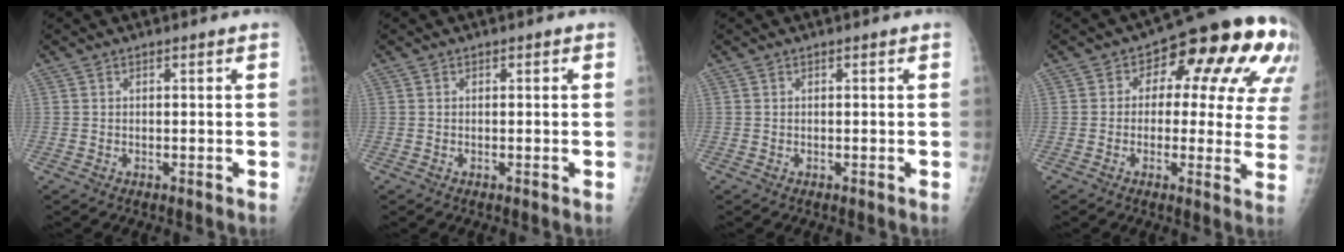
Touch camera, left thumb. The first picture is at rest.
{"total": 0.0}
{"total": 0.0}
{"total": 18.9, "force": [5.9, 10.0, 15.0], "torque": [-0.131, 0.021, 0.063]}